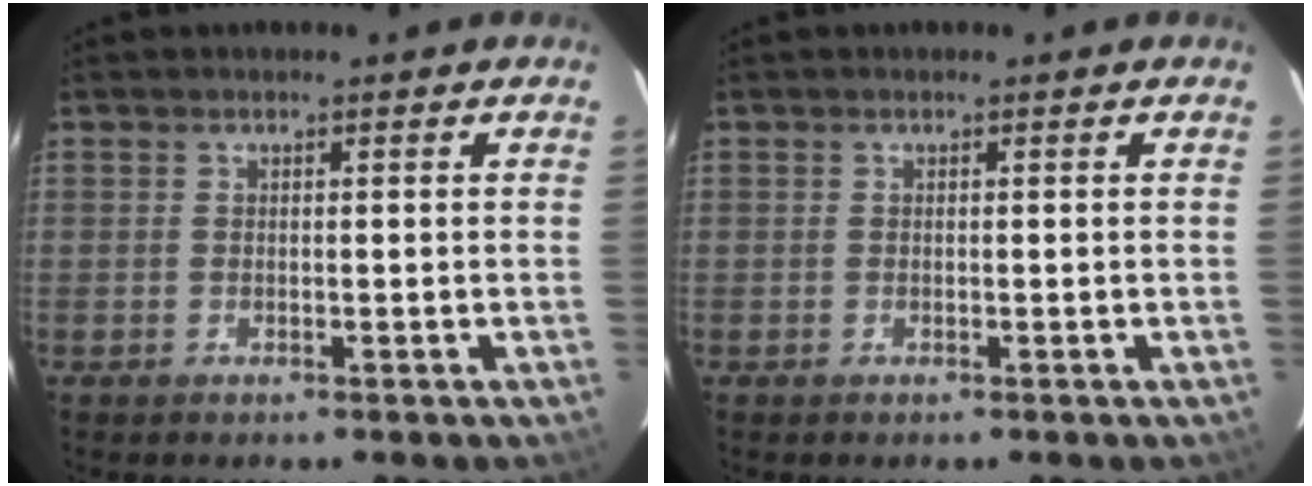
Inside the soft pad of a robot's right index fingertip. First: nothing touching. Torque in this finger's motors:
{"motor_torque": [0.00, 0.00, 0.02, 0.00]}